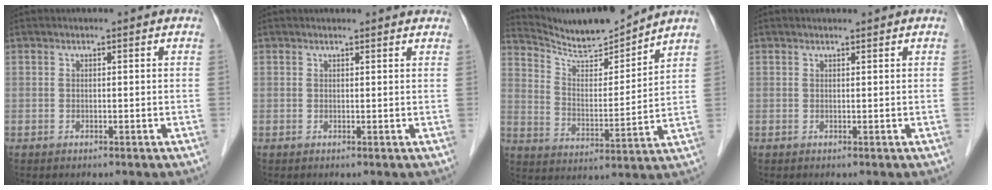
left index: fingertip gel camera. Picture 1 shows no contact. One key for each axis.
{"total": 3.6, "fx": 3.3, "fy": 0.8, "fz": 0.9, "tx": -0.009, "ty": 0.007, "tz": 0.024}
{"total": 10.3, "fx": 10.0, "fy": -0.6, "fz": 2.2, "tx": -0.055, "ty": -0.011, "tz": 0.186}
{"total": 0.0}